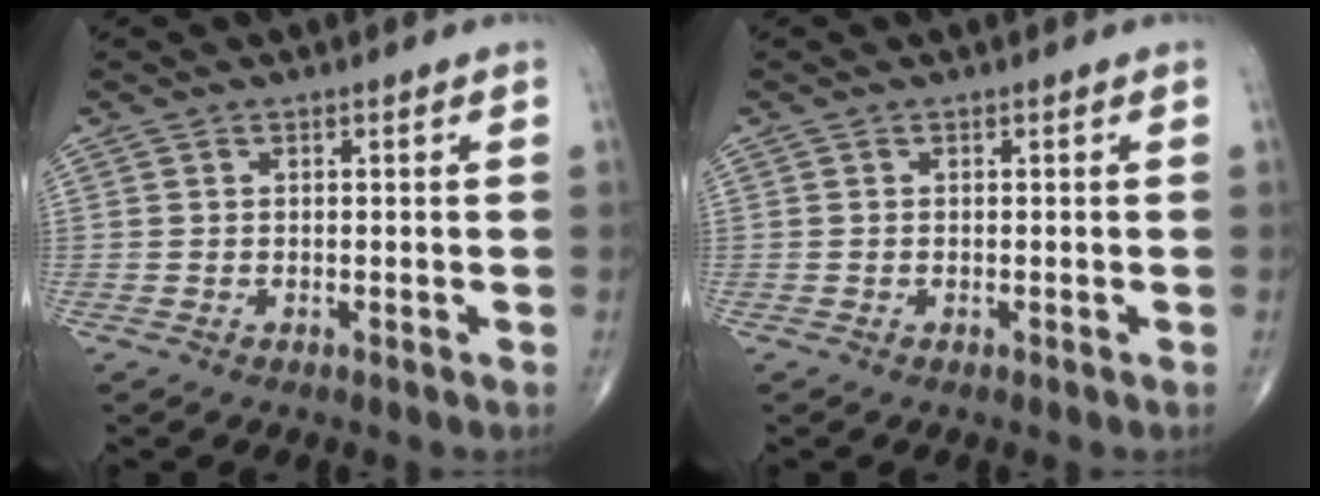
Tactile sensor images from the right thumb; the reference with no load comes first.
{"total": 0.0}